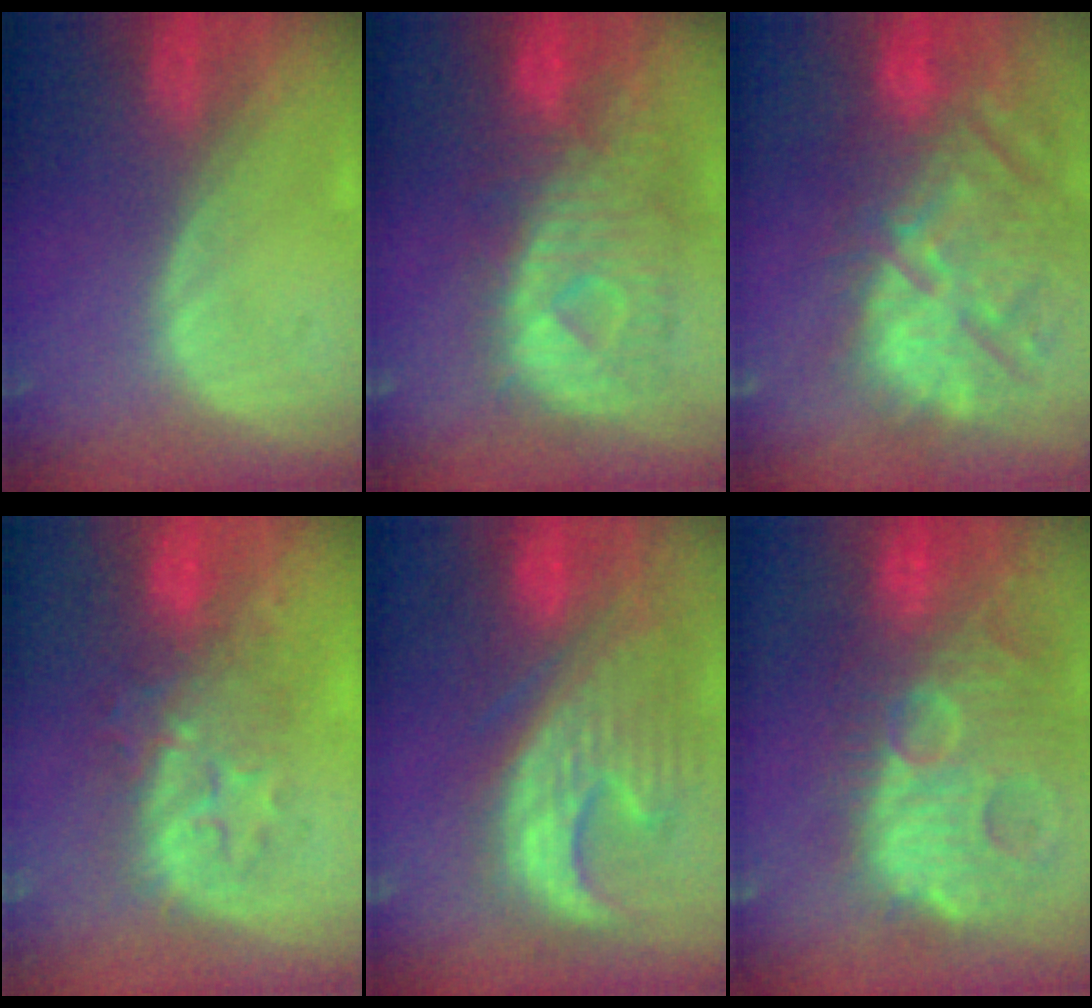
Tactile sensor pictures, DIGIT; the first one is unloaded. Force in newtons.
{"total": 10.8, "press": 9.6, "slide": 5.0}
{"total": 14.6, "press": 12.7, "slide": 7.2}
{"total": 8.0, "press": 7.9, "slide": 1.5}
{"total": 12.4, "press": 11.2, "slide": 5.4}
{"total": 14.8, "press": 12.7, "slide": 7.6}